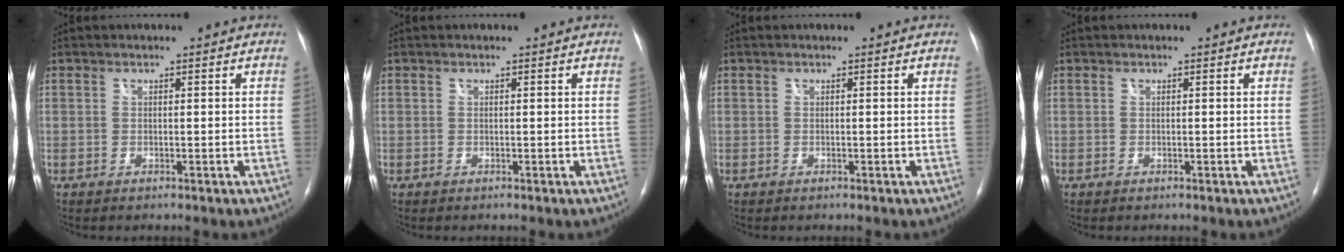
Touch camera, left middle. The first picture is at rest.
{"total": 0.0}
{"total": 0.0}
{"total": 0.0}